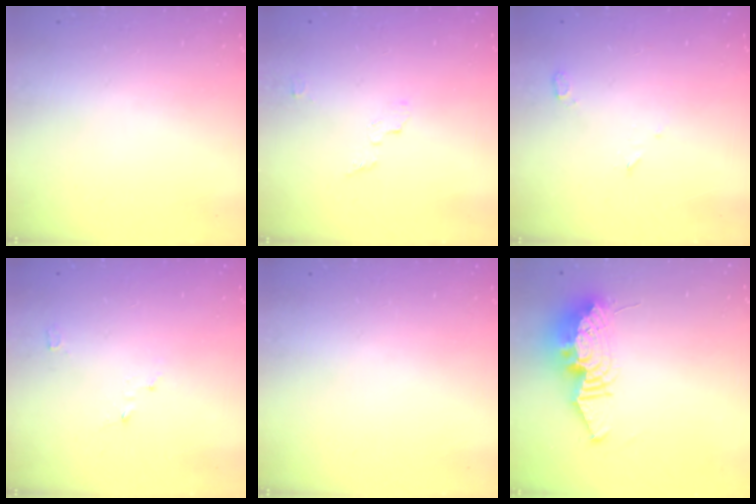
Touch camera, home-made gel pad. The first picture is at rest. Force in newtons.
{"total": 3.4, "press": 3.4, "slide": 0.0}
{"total": 2.7, "press": 2.6, "slide": 0.8}
{"total": 2.9, "press": 2.8, "slide": 0.3}
{"total": 0.0}
{"total": 12.6, "press": 12.6, "slide": 1.1}